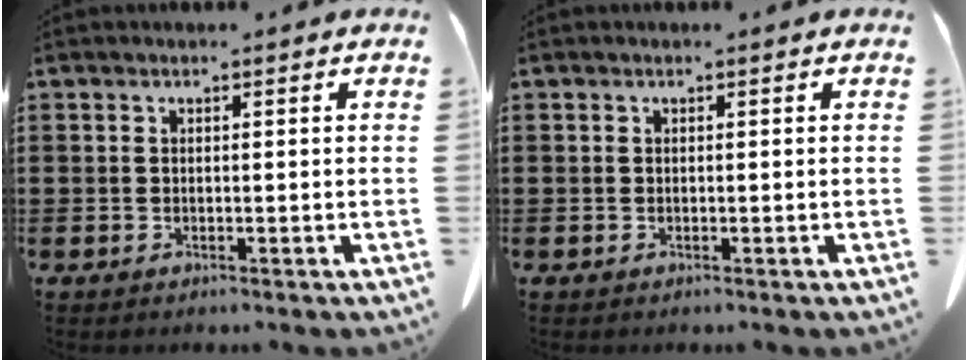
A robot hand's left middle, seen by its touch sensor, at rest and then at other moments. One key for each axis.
{"total": 0.0}